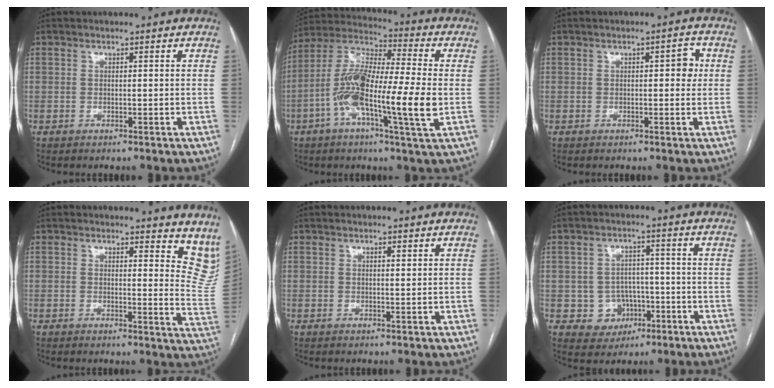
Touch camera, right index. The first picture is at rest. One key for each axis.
{"total": 17.0, "fx": -3.4, "fy": 1.9, "fz": 16.6, "tx": -0.322, "ty": 0.001, "tz": -0.072}
{"total": 3.0, "fx": 0.5, "fy": 1.2, "fz": 2.7, "tx": -0.027, "ty": 0.013, "tz": 0.005}
{"total": 12.4, "fx": 11.1, "fy": 3.8, "fz": 4.0, "tx": 0.007, "ty": -0.056, "tz": 0.087}
{"total": 1.0, "fx": 0.7, "fy": 0.2, "fz": 0.7, "tx": -0.012, "ty": 0.000, "tz": 0.010}
{"total": 6.0, "fx": -1.8, "fy": 5.7, "fz": 1.1, "tx": -0.007, "ty": 0.015, "tz": -0.016}